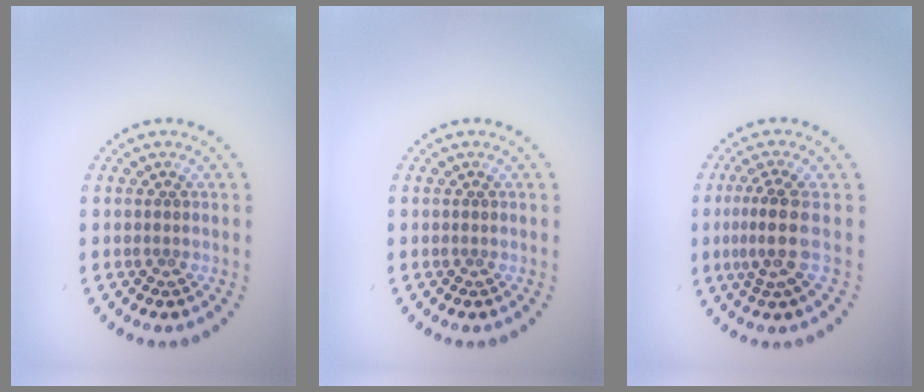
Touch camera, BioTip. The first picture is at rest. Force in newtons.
{"total": 0.0}
{"total": 3.0, "press": 2.3, "slide": 1.9}